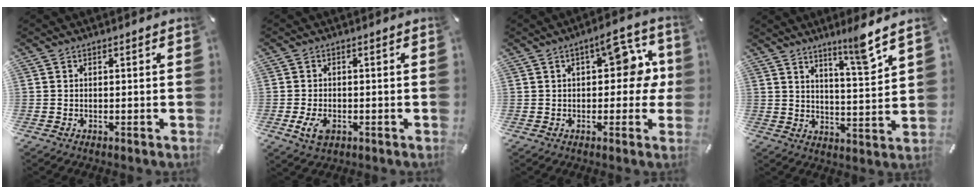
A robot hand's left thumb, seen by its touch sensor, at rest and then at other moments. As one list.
[{"total": 3.8, "force": [-1.2, 2.4, 2.7], "torque": [-0.074, -0.005, -0.026]}, {"total": 11.7, "force": [3.2, 5.8, 9.7], "torque": [-0.116, -0.006, 0.048]}, {"total": 8.5, "force": [7.1, -0.1, 4.6], "torque": [-0.069, -0.054, 0.116]}]